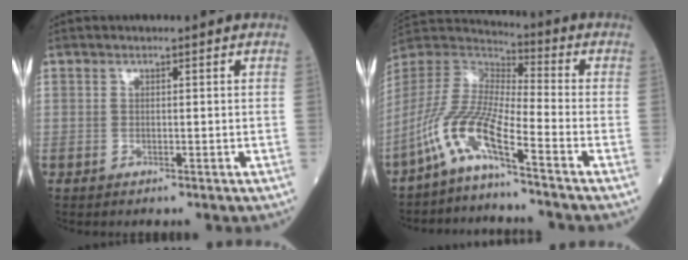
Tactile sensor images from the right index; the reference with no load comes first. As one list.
[{"total": 10.2, "force": [-6.4, 0.3, 7.8], "torque": [-0.178, 0.001, -0.136]}]